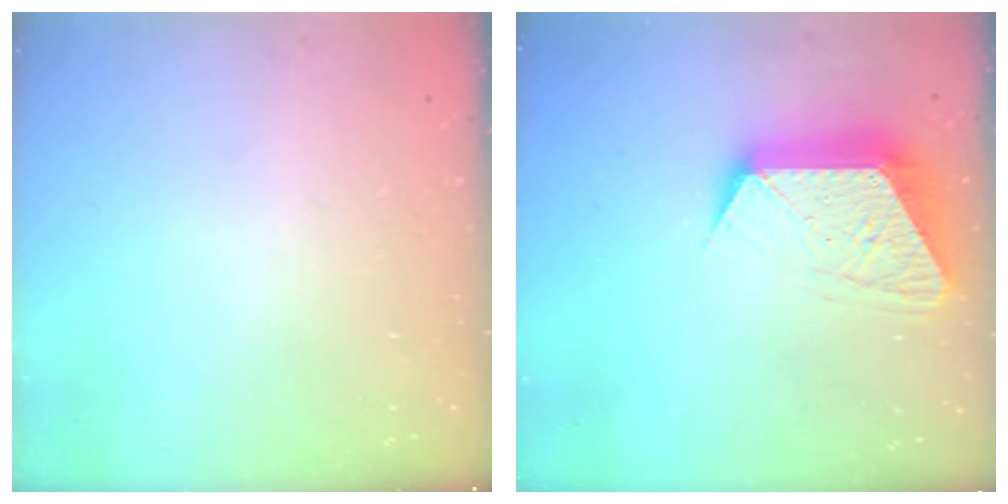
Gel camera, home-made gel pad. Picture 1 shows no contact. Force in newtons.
{"total": 14.6, "press": 14.6, "slide": 0.9}